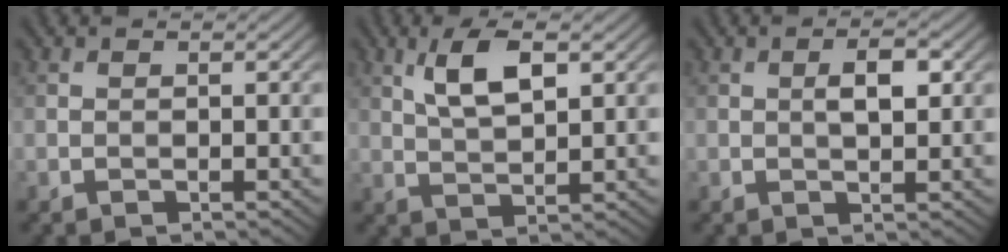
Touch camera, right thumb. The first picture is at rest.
{"total": 5.5, "force": [2.4, 1.9, 4.6], "torque": [-0.100, 0.000, 0.046]}
{"total": 2.9, "force": [0.6, 1.1, 2.7], "torque": [-0.044, 0.001, 0.008]}